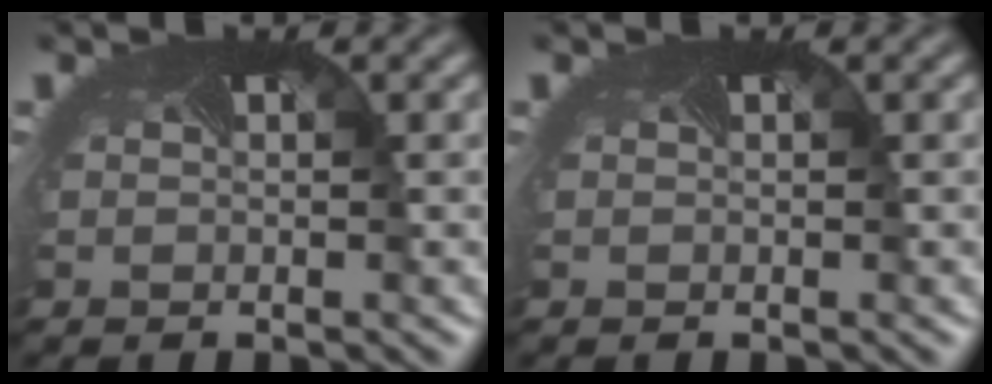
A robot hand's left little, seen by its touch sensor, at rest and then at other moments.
{"total": 0.0}